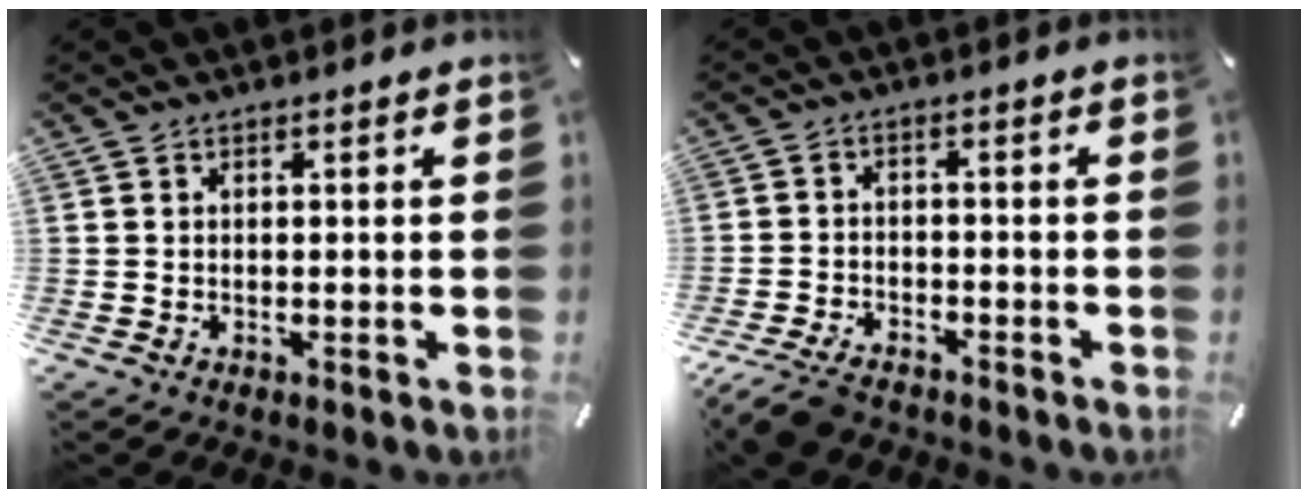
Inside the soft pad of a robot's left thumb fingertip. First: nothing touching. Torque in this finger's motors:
{"motor_torque": [-0.18, 0.72, 0.56, 0.55, 0.19]}